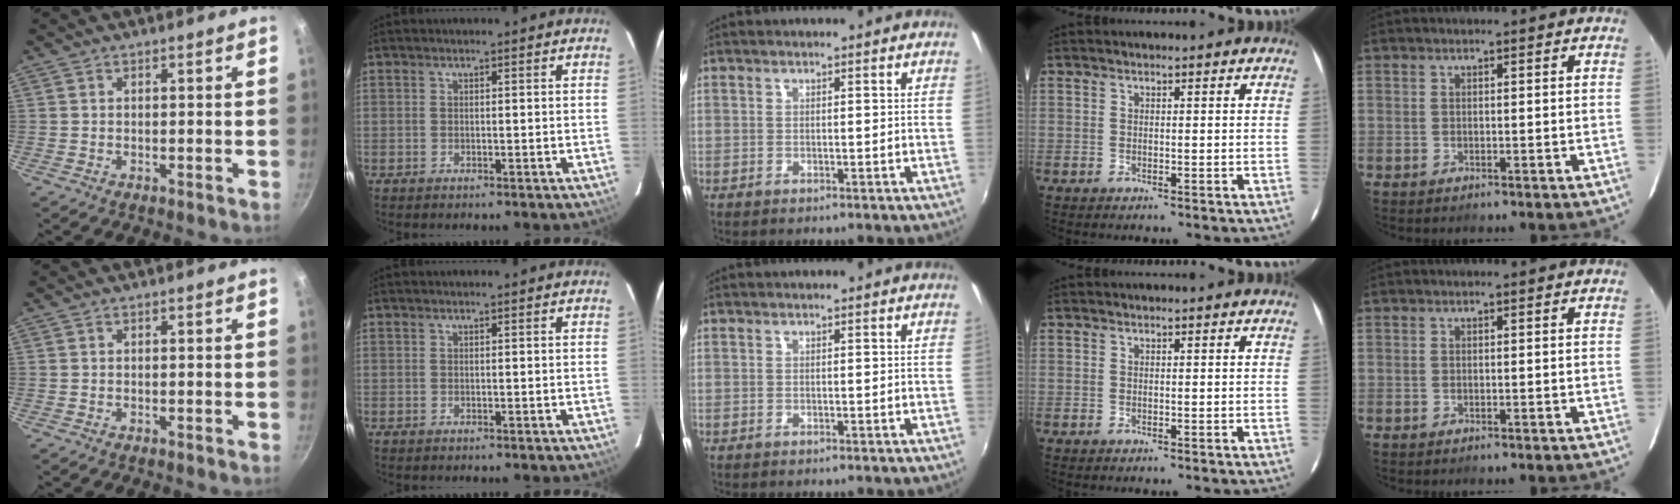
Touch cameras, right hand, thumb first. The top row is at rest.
{}